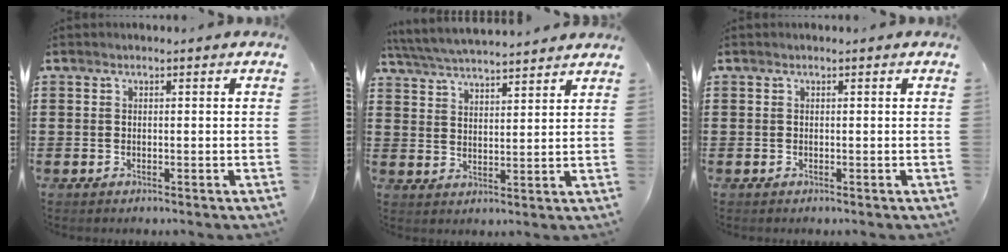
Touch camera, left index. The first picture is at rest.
{"total": 5.2, "force": [5.0, 0.0, 1.1], "torque": [-0.043, -0.023, 0.090]}
{"total": 0.0}